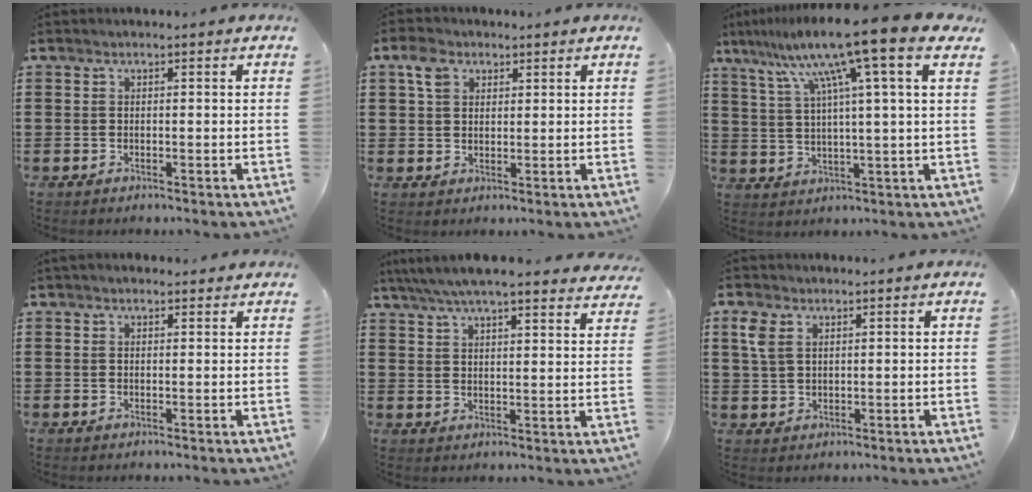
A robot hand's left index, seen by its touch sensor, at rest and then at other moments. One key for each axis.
{"total": 4.0, "fx": 2.2, "fy": 2.8, "fz": 1.7, "tx": -0.038, "ty": 0.008, "tz": 0.037}
{"total": 12.1, "fx": 7.6, "fy": -0.6, "fz": 9.4, "tx": -0.195, "ty": -0.028, "tz": 0.117}
{"total": 1.2, "fx": 1.0, "fy": 0.4, "fz": 0.5, "tx": -0.010, "ty": 0.004, "tz": 0.019}
{"total": 5.7, "fx": 5.3, "fy": 0.0, "fz": 2.1, "tx": -0.058, "ty": -0.022, "tz": 0.092}
{"total": 3.9, "fx": 2.0, "fy": 2.5, "fz": 2.3, "tx": -0.063, "ty": 0.008, "tz": 0.033}